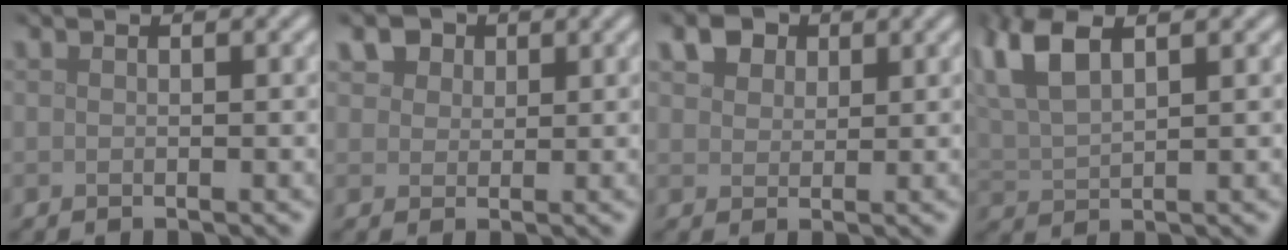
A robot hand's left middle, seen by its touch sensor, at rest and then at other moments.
{"total": 4.9, "force": [2.9, 3.3, 2.3], "torque": [-0.059, 0.007, 0.040]}
{"total": 3.4, "force": [2.1, 2.1, 1.4], "torque": [-0.033, -0.002, 0.038]}
{"total": 5.8, "force": [3.2, 2.4, 4.2], "torque": [-0.102, 0.017, 0.062]}